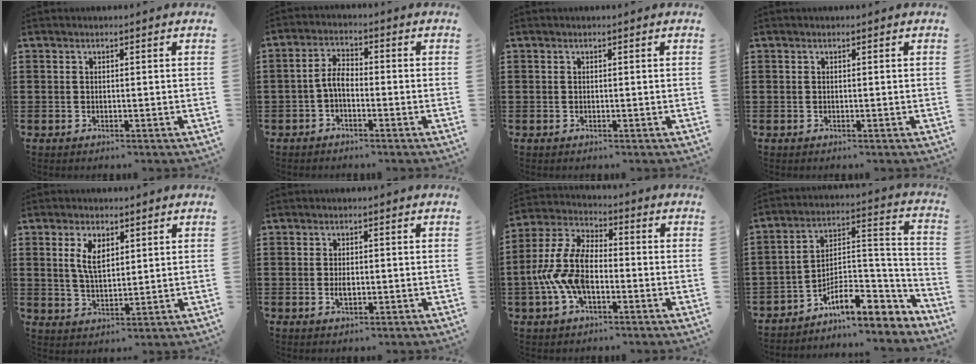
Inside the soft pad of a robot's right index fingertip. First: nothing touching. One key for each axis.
{"total": 3.5, "fx": -1.3, "fy": 1.5, "fz": 2.9, "tx": -0.068, "ty": 0.005, "tz": -0.030}
{"total": 0.0}
{"total": 0.0}
{"total": 4.9, "fx": 1.9, "fy": 2.5, "fz": 3.8, "tx": -0.084, "ty": 0.009, "tz": 0.034}
{"total": 1.9, "fx": -0.2, "fy": 0.8, "fz": 1.7, "tx": -0.033, "ty": -0.001, "tz": -0.003}
{"total": 9.8, "fx": -2.2, "fy": 5.4, "fz": 7.9, "tx": -0.203, "ty": -0.005, "tz": -0.049}
{"total": 9.3, "fx": -6.3, "fy": 4.0, "fz": 5.4, "tx": -0.088, "ty": 0.007, "tz": -0.115}